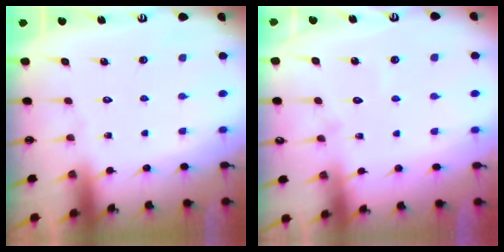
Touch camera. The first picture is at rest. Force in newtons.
{"total": 5.7, "press": 5.7, "slide": 0.6}